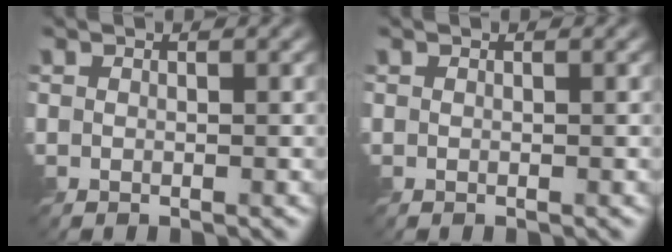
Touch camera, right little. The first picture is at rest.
{"total": 0.0}